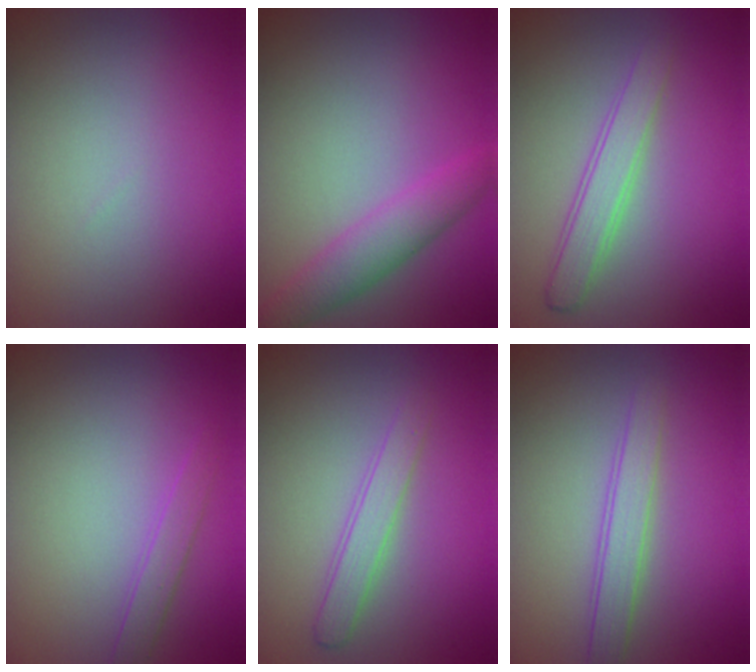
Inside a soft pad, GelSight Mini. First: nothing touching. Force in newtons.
{"total": 3.3, "press": 3.3, "slide": 0.1}
{"total": 2.6, "press": 2.6, "slide": 0.2}
{"total": 1.3, "press": 1.3, "slide": 0.1}
{"total": 2.1, "press": 2.1, "slide": 0.0}
{"total": 2.4, "press": 2.4, "slide": 0.1}